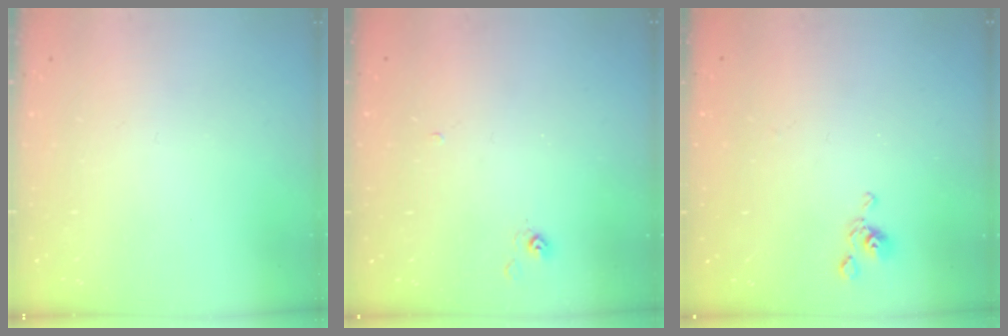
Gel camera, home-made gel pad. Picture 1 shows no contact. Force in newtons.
{"total": 4.6, "press": 4.6, "slide": 0.2}
{"total": 5.6, "press": 5.6, "slide": 0.2}